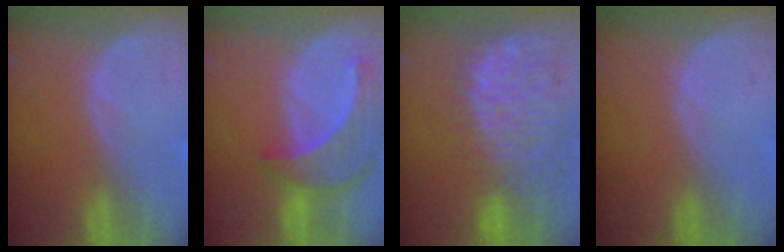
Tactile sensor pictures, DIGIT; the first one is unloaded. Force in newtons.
{"total": 8.6, "press": 7.9, "slide": 3.3}
{"total": 13.8, "press": 11.6, "slide": 7.5}
{"total": 0.0}